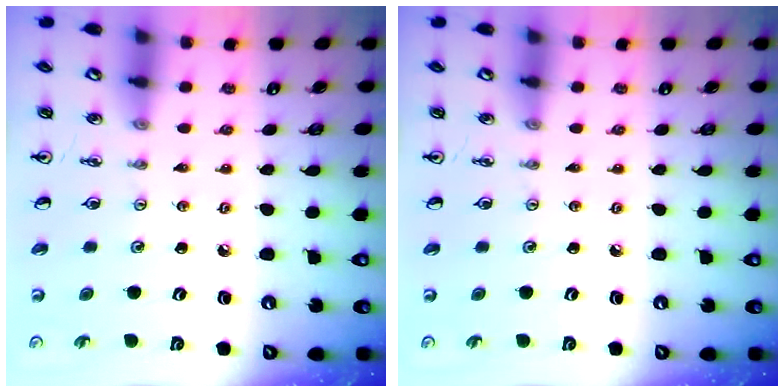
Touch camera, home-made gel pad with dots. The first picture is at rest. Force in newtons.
{"total": 0.0}